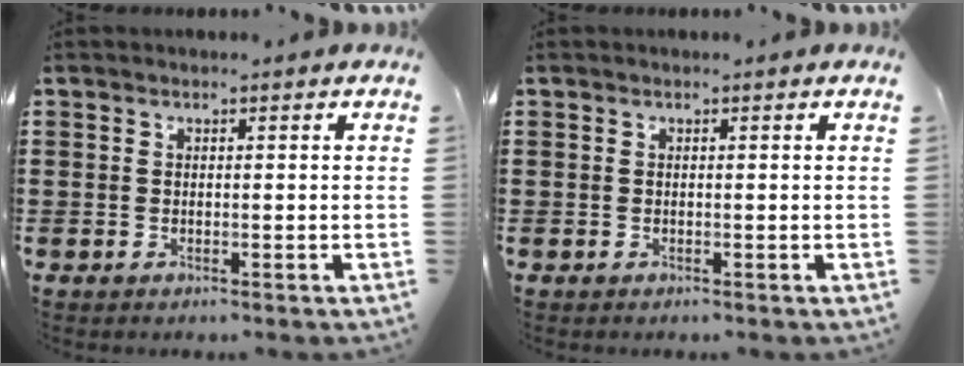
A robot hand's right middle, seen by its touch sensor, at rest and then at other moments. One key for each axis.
{"total": 0.0}